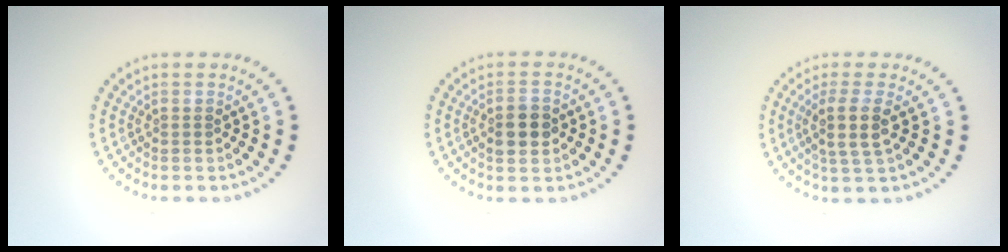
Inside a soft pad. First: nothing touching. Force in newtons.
{"total": 3.0, "press": 3.0, "slide": 0.1}
{"total": 2.8, "press": 2.5, "slide": 1.4}